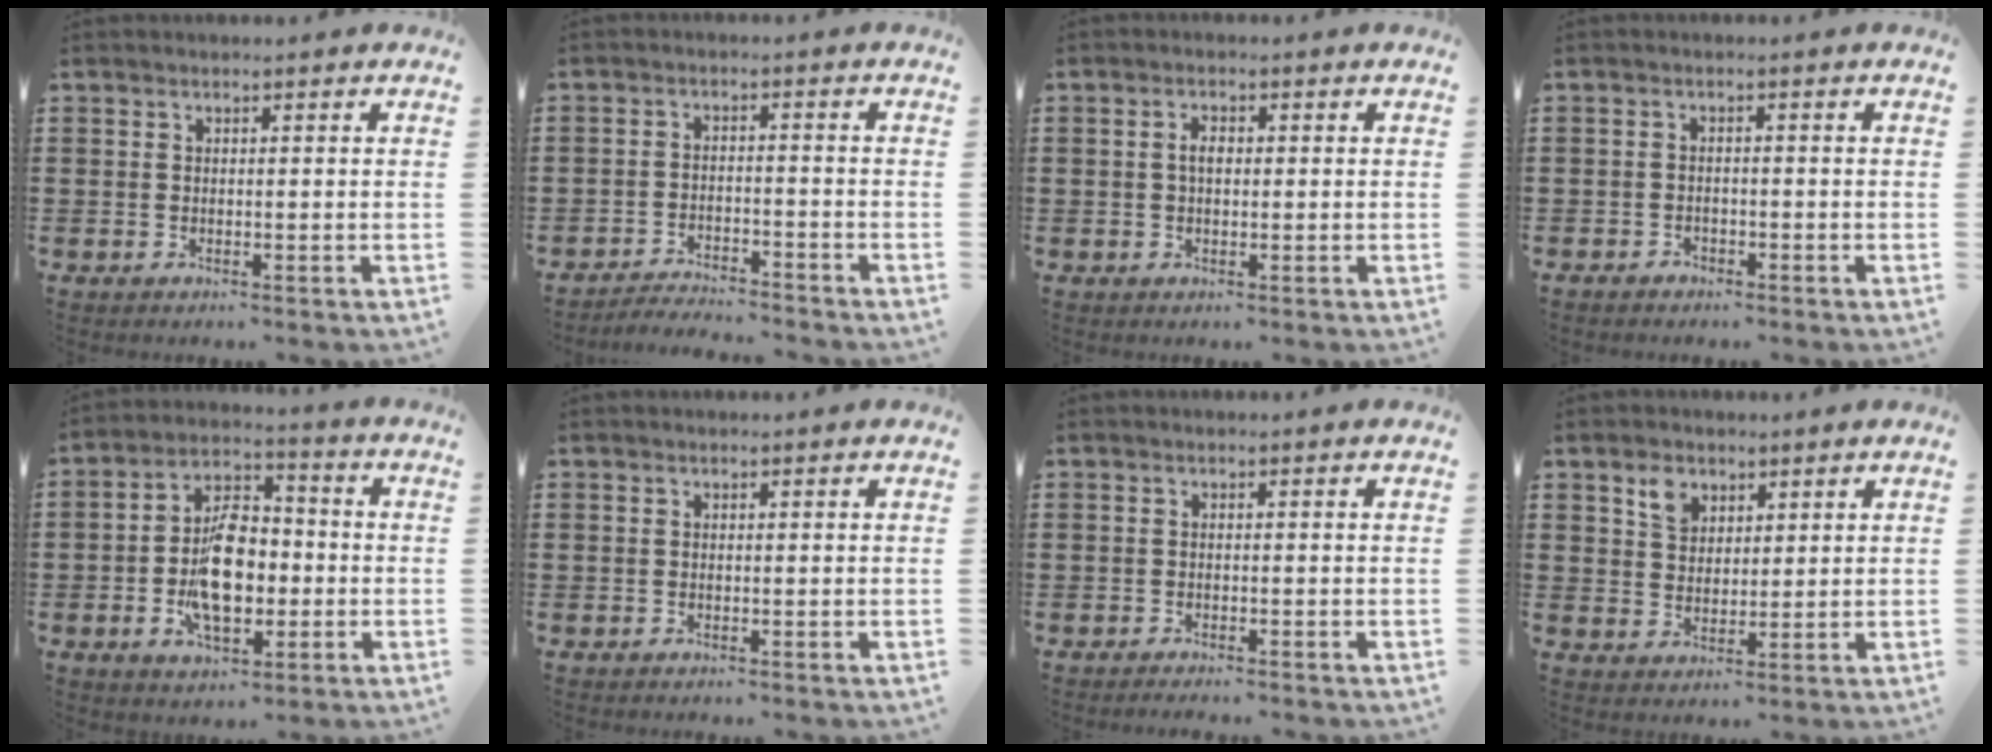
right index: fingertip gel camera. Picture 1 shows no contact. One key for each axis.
{"total": 3.2, "fx": -3.2, "fy": 0.0, "fz": 0.2, "tx": -0.011, "ty": -0.001, "tz": -0.069}
{"total": 2.1, "fx": 0.1, "fy": 1.1, "fz": 1.8, "tx": -0.036, "ty": 0.006, "tz": 0.001}
{"total": 1.1, "fx": -0.9, "fy": 0.5, "fz": 0.1, "tx": -0.005, "ty": 0.003, "tz": -0.021}
{"total": 10.3, "fx": -1.6, "fy": 5.8, "fz": 8.4, "tx": -0.165, "ty": 0.009, "tz": -0.032}
{"total": 0.0}
{"total": 0.9, "fx": -0.8, "fy": -0.2, "fz": 0.2, "tx": -0.006, "ty": -0.004, "tz": -0.016}
{"total": 4.0, "fx": 2.5, "fy": 2.7, "fz": 1.7, "tx": -0.034, "ty": 0.006, "tz": 0.044}